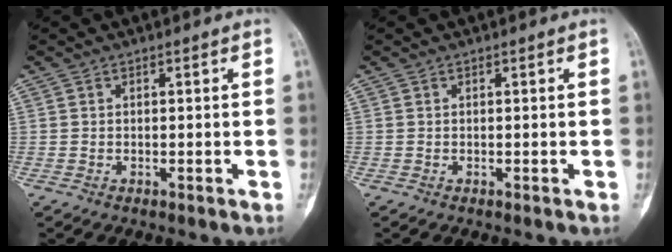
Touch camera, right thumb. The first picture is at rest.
{"total": 0.0}